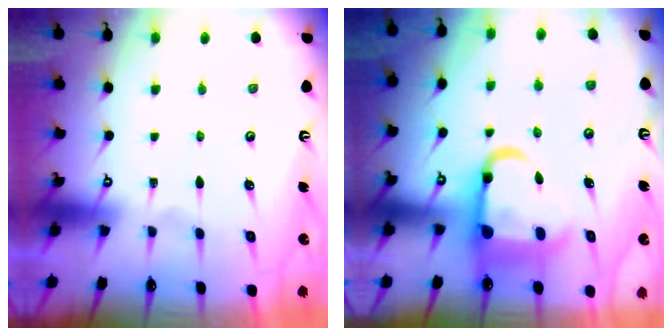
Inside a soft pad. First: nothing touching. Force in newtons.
{"total": 11.4, "press": 11.2, "slide": 2.2}